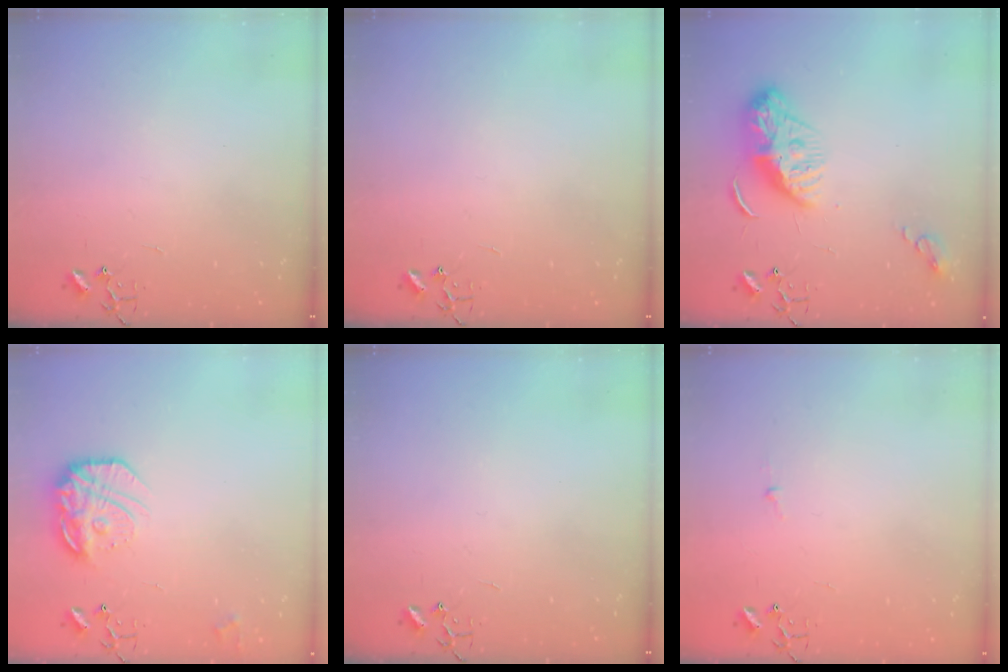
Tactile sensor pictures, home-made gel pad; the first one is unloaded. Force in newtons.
{"total": 0.0}
{"total": 10.0, "press": 10.0, "slide": 0.9}
{"total": 17.1, "press": 17.0, "slide": 1.2}
{"total": 0.0}
{"total": 2.7, "press": 2.7, "slide": 0.3}